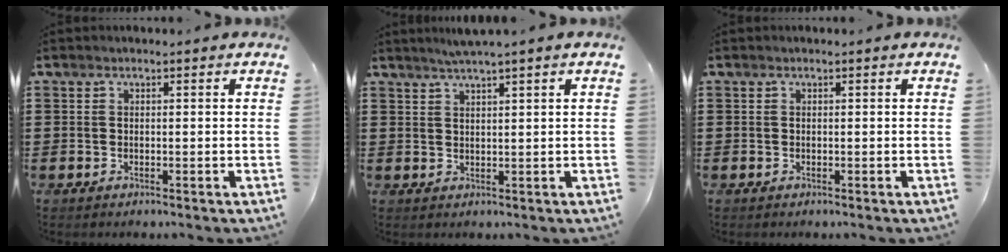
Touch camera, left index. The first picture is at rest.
{"total": 2.3, "force": [1.6, -0.5, 1.5], "torque": [-0.029, 0.000, 0.029]}
{"total": 0.0}